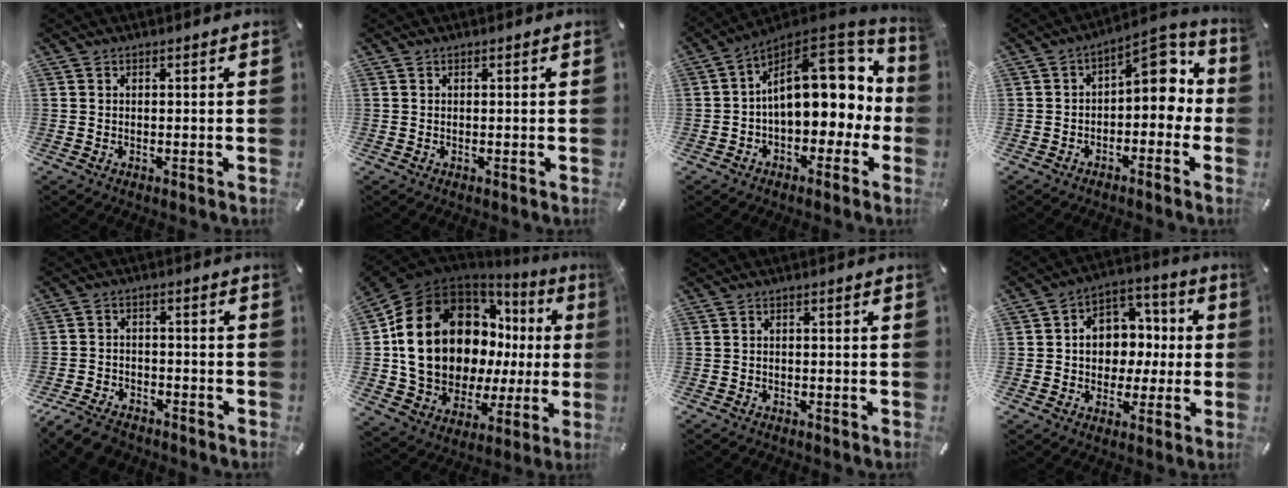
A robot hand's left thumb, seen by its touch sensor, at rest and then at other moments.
{"total": 0.0}
{"total": 19.7, "force": [3.6, 12.2, 15.0], "torque": [-0.200, -0.025, 0.068]}
{"total": 9.5, "force": [2.5, 5.5, 7.4], "torque": [-0.089, -0.030, 0.038]}
{"total": 6.3, "force": [-5.2, 2.7, 2.2], "torque": [-0.047, 0.023, -0.101]}
{"total": 23.3, "force": [4.0, 16.9, 15.5], "torque": [-0.291, -0.032, 0.094]}
{"total": 1.1, "force": [-0.8, 0.6, 0.3], "torque": [-0.007, 0.002, -0.020]}
{"total": 9.3, "force": [-0.7, 8.5, 3.6], "torque": [-0.047, 0.009, -0.010]}